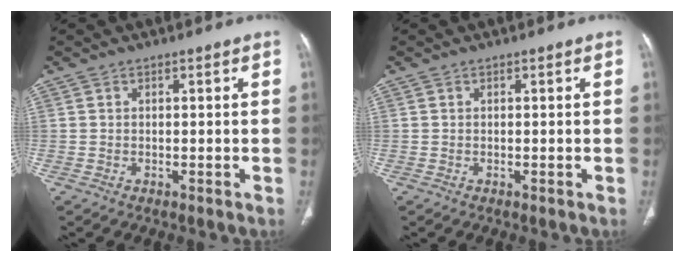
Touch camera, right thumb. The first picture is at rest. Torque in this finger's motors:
{"motor_torque": [0.01, 0.01, -0.01, -0.01, 0.00]}